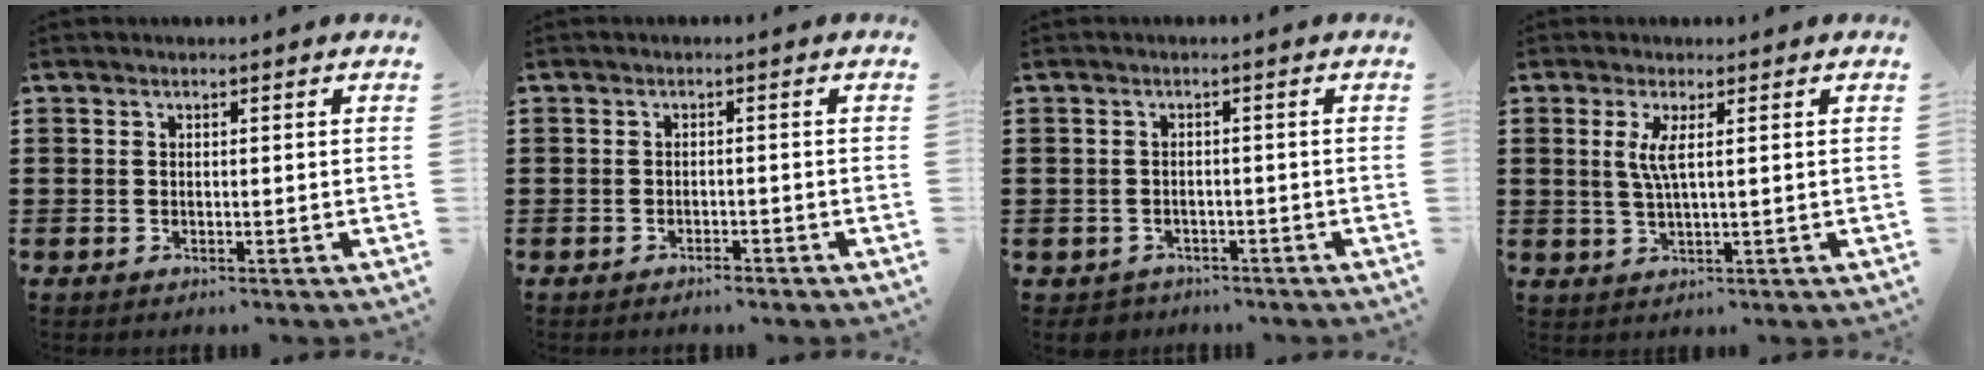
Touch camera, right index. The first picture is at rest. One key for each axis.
{"total": 1.1, "fx": -1.1, "fy": 0.0, "fz": 0.0, "tx": -0.004, "ty": 0.001, "tz": -0.022}
{"total": 1.5, "fx": -1.3, "fy": 0.7, "fz": -0.1, "tx": -0.004, "ty": 0.002, "tz": -0.031}
{"total": 3.2, "fx": 0.9, "fy": 0.0, "fz": 3.1, "tx": -0.064, "ty": -0.003, "tz": 0.013}